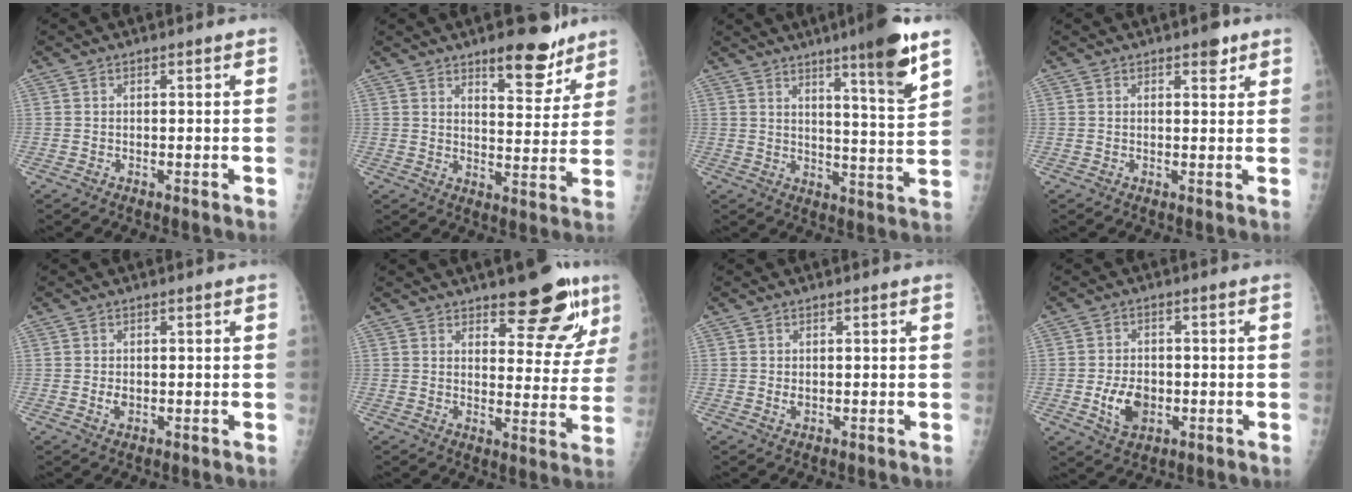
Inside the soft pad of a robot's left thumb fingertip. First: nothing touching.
{"total": 10.4, "force": [7.5, 3.9, 6.1], "torque": [-0.053, -0.051, 0.110]}
{"total": 12.6, "force": [7.7, 0.8, 10.0], "torque": [-0.138, -0.049, 0.113]}
{"total": 2.8, "force": [1.8, 1.2, 1.7], "torque": [-0.010, -0.008, 0.023]}
{"total": 1.8, "force": [0.2, 1.1, 1.4], "torque": [-0.019, -0.003, 0.008]}
{"total": 13.0, "force": [8.5, 4.6, 8.8], "torque": [-0.065, -0.052, 0.117]}
{"total": 1.3, "force": [0.5, 0.7, 1.0], "torque": [-0.016, -0.004, 0.012]}
{"total": 6.6, "force": [-1.4, 4.6, 4.5], "torque": [-0.065, 0.001, -0.018]}